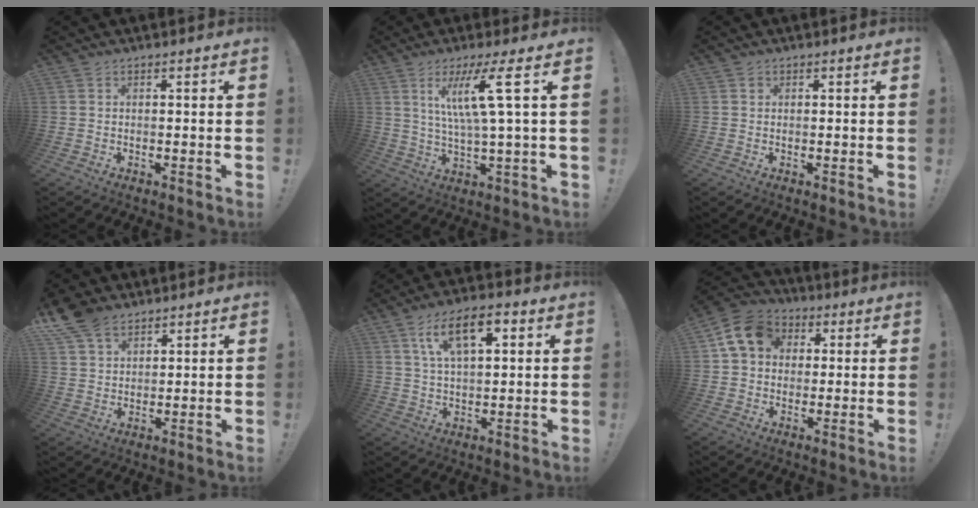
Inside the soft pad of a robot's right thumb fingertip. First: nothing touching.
{"total": 13.1, "force": [4.2, 0.0, 12.4], "torque": [-0.226, -0.006, 0.050]}
{"total": 0.8, "force": [0.3, 0.7, 0.2], "torque": [-0.001, 0.003, 0.005]}
{"total": 8.6, "force": [6.3, 4.7, 3.5], "torque": [-0.075, -0.026, 0.125]}
{"total": 11.6, "force": [4.6, 5.4, 9.3], "torque": [-0.157, 0.005, 0.081]}
{"total": 11.9, "force": [3.6, 9.5, 6.2], "torque": [-0.100, 0.005, 0.077]}